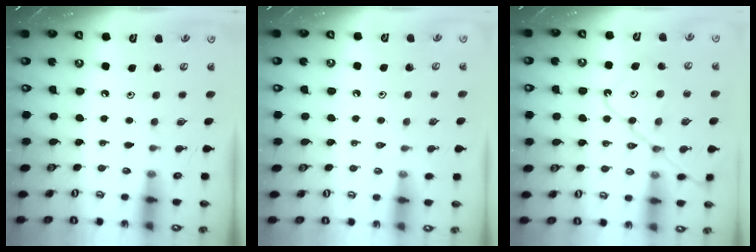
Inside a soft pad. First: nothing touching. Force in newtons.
{"total": 4.3, "press": 4.3, "slide": 0.6}
{"total": 15.1, "press": 15.0, "slide": 1.5}